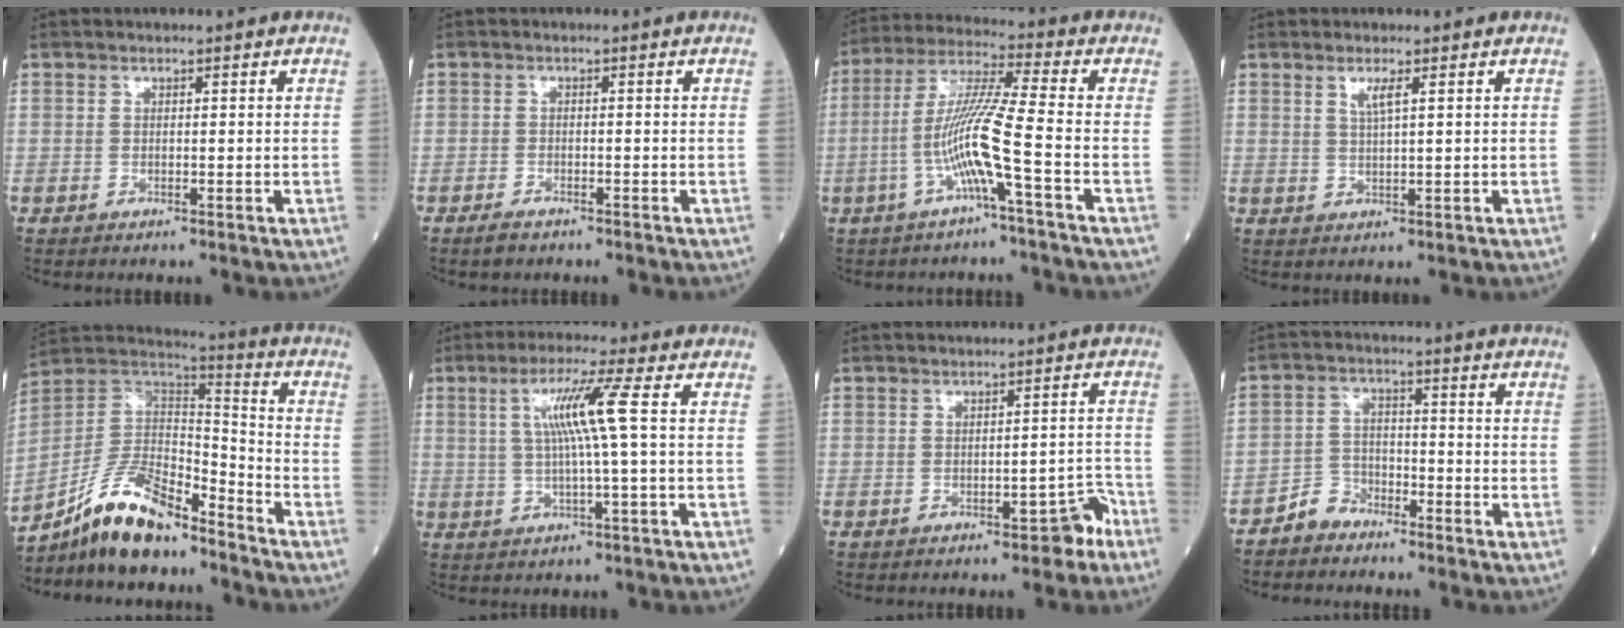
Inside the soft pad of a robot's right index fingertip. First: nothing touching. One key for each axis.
{"total": 1.9, "fx": -1.6, "fy": 0.7, "fz": 0.9, "tx": -0.026, "ty": -0.002, "tz": -0.023}
{"total": 10.3, "fx": -3.3, "fy": -1.1, "fz": 9.7, "tx": -0.199, "ty": 0.006, "tz": -0.067}
{"total": 2.3, "fx": 1.1, "fy": -0.1, "fz": 2.0, "tx": -0.044, "ty": -0.002, "tz": 0.023}
{"total": 14.6, "fx": -11.7, "fy": 3.8, "fz": 7.8, "tx": -0.152, "ty": 0.021, "tz": -0.216}
{"total": 7.6, "fx": 1.3, "fy": -1.3, "fz": 7.3, "tx": -0.139, "ty": 0.008, "tz": 0.032}
{"total": 3.3, "fx": -2.3, "fy": 1.1, "fz": 2.2, "tx": -0.020, "ty": 0.015, "tz": -0.028}
{"total": 4.2, "fx": -3.5, "fy": 2.3, "fz": 0.0, "tx": 0.002, "ty": 0.007, "tz": -0.068}